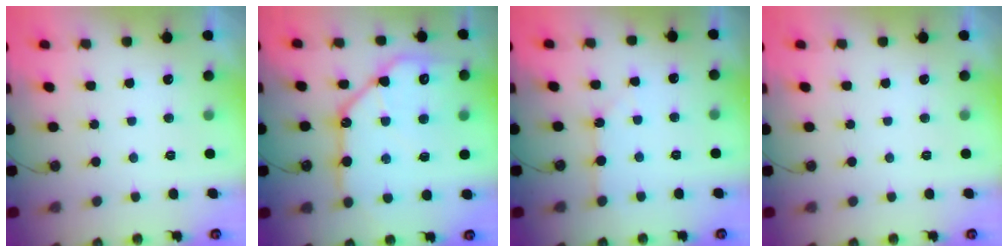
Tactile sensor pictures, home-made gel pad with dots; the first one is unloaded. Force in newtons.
{"total": 19.1, "press": 19.1, "slide": 1.0}
{"total": 1.8, "press": 1.7, "slide": 0.3}
{"total": 0.0}